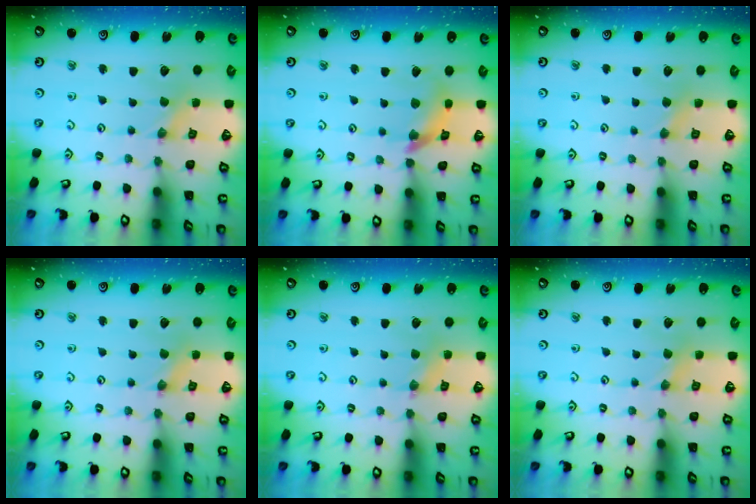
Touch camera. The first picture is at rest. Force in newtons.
{"total": 10.1, "press": 10.1, "slide": 1.2}
{"total": 3.0, "press": 2.9, "slide": 0.5}
{"total": 1.7, "press": 1.7, "slide": 0.3}
{"total": 2.6, "press": 2.5, "slide": 0.4}
{"total": 1.5, "press": 1.5, "slide": 0.2}